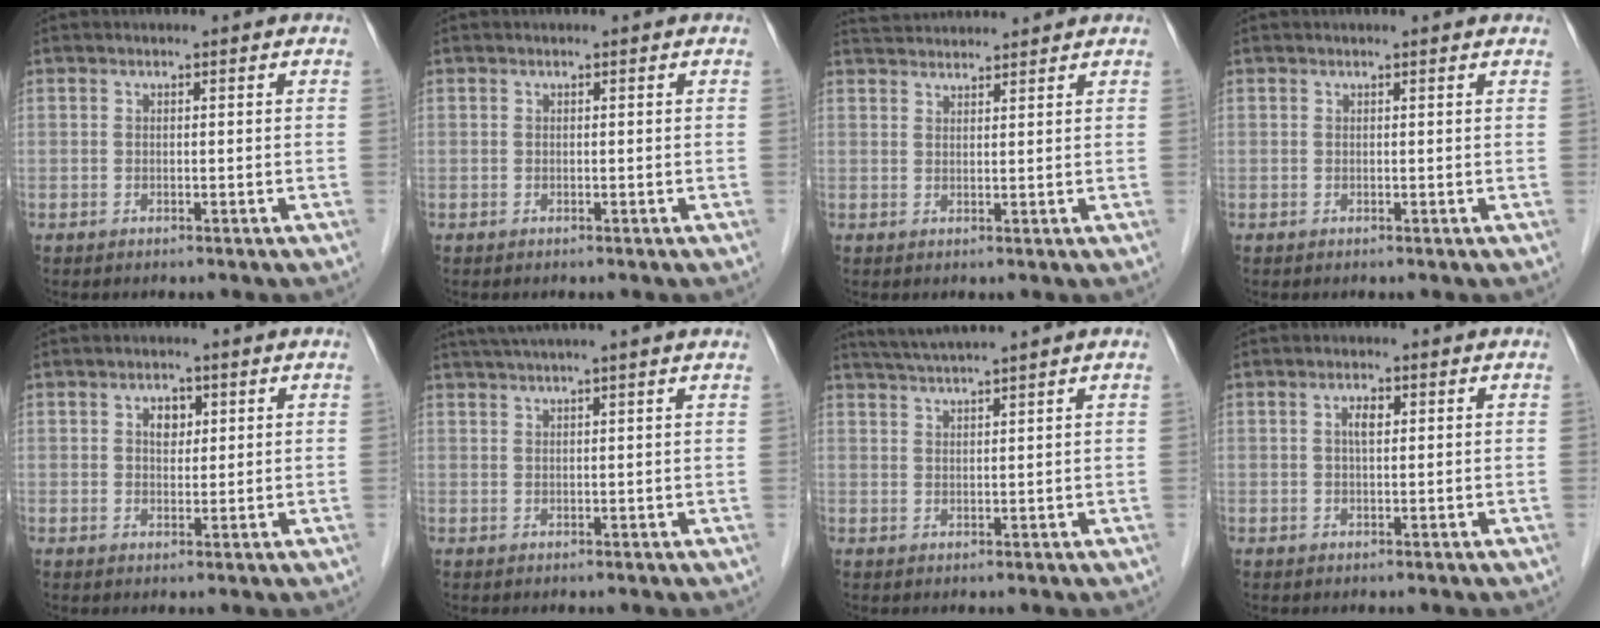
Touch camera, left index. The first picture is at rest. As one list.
[{"total": 0.0}, {"total": 5.5, "force": [5.4, 0.2, 0.9], "torque": [-0.022, 0.038, 0.088]}, {"total": 0.9, "force": [0.8, 0.0, 0.2], "torque": [-0.011, 0.002, 0.007]}, {"total": 2.7, "force": [1.0, 1.8, 1.7], "torque": [-0.029, 0.005, 0.016]}, {"total": 6.6, "force": [5.4, -1.3, 3.6], "torque": [-0.053, 0.031, 0.078]}, {"total": 4.9, "force": [4.2, -1.4, 2.0], "torque": [-0.037, 0.016, 0.080]}, {"total": 2.1, "force": [0.5, 0.8, 1.8], "torque": [-0.037, 0.005, 0.011]}]